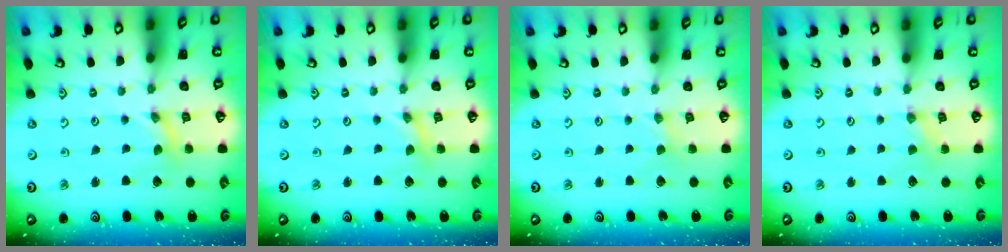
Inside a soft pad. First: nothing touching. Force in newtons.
{"total": 0.0}
{"total": 0.0}
{"total": 3.1, "press": 3.0, "slide": 0.3}